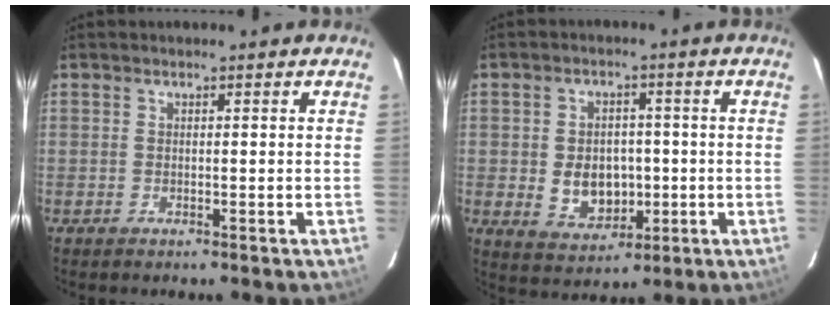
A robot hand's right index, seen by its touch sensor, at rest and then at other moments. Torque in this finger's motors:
{"motor_torque": [0.29, -0.08, 0.12, 0.04]}